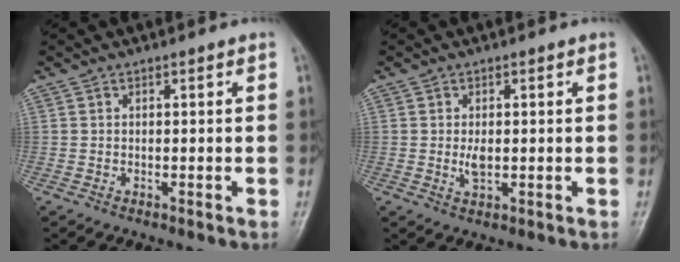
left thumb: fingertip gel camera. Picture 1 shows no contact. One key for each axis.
{"total": 2.7, "fx": 0.0, "fy": 1.6, "fz": 2.2, "tx": -0.039, "ty": -0.006, "tz": 0.001}